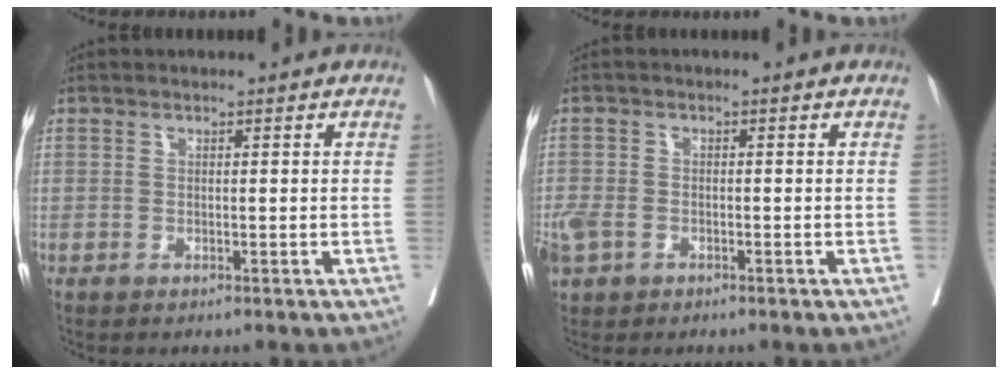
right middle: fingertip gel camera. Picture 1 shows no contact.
{"total": 5.2, "force": [-2.5, 3.6, 2.8], "torque": [-0.076, -0.002, -0.046]}